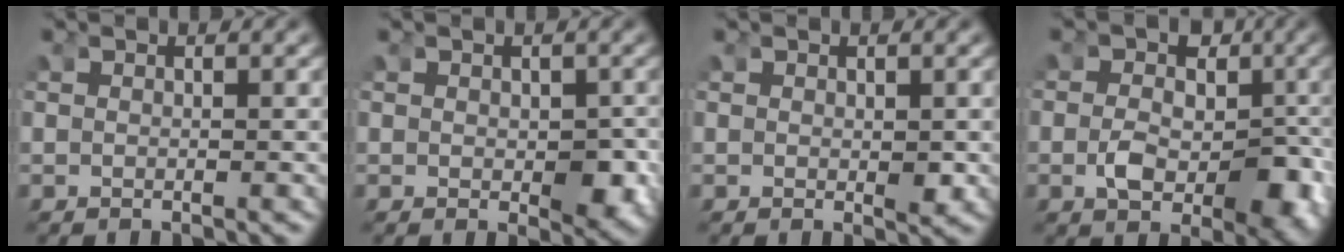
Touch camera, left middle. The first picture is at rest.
{"total": 2.7, "force": [-0.6, 1.7, 1.9], "torque": [-0.025, -0.014, -0.004]}
{"total": 0.9, "force": [-0.1, 0.4, 0.8], "torque": [-0.007, -0.004, 0.000]}
{"total": 6.2, "force": [-1.6, 4.2, 4.3], "torque": [-0.069, -0.022, -0.020]}